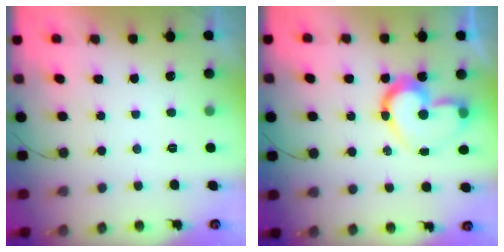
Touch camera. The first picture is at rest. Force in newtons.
{"total": 15.7, "press": 15.6, "slide": 0.9}